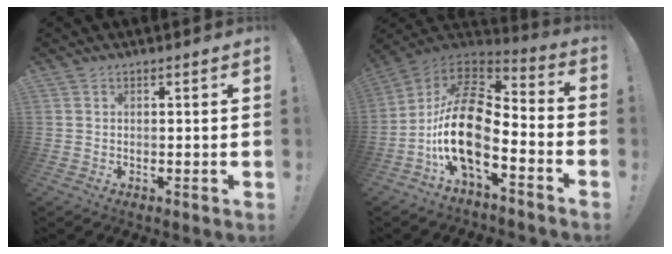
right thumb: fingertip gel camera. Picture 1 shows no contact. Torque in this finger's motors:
{"motor_torque": [2.88, 2.13, 0.86, -0.68, 0.37]}